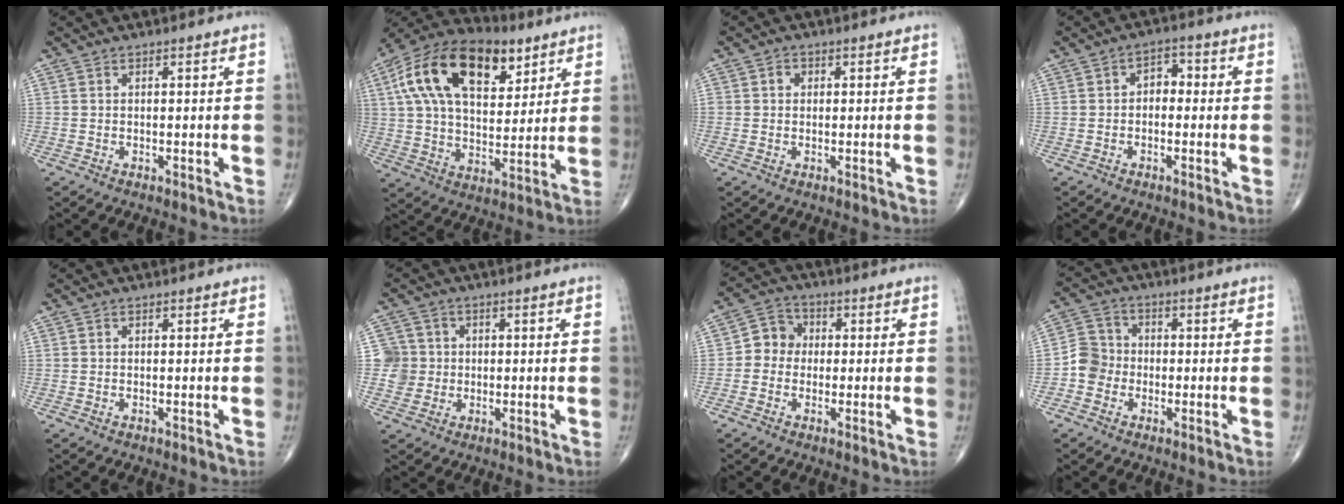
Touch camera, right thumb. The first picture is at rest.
{"total": 23.0, "force": [9.9, 12.6, 16.6], "torque": [-0.276, -0.003, 0.168]}
{"total": 1.6, "force": [0.3, 1.4, 0.6], "torque": [-0.001, 0.003, 0.002]}
{"total": 3.4, "force": [-0.2, 2.5, 2.4], "torque": [-0.012, 0.016, -0.017]}
{"total": 0.0}
{"total": 5.0, "force": [0.1, 5.0, 0.2], "torque": [0.027, 0.008, -0.003]}
{"total": 5.6, "force": [-0.4, 5.0, 2.4], "torque": [-0.016, 0.018, -0.021]}
{"total": 5.0, "force": [-1.4, 4.5, 1.6], "torque": [-0.011, 0.015, -0.039]}